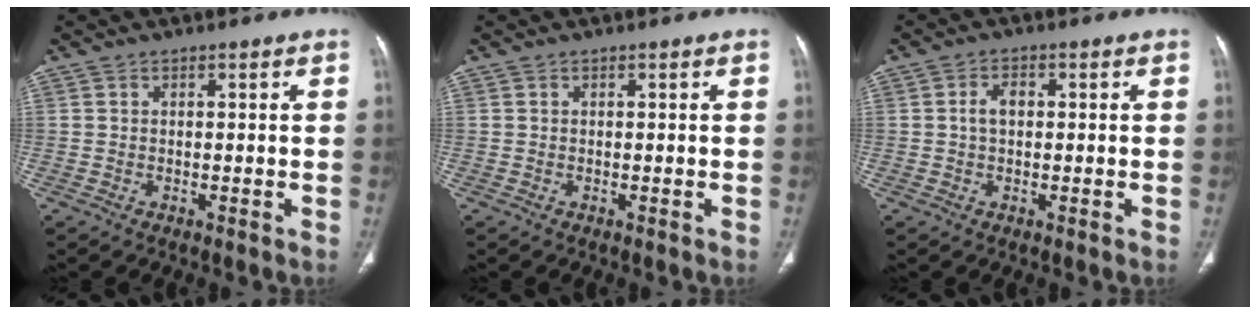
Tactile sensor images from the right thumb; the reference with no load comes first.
{"total": 0.0}
{"total": 2.9, "force": [0.2, 1.9, 2.2], "torque": [-0.039, 0.009, 0.001]}